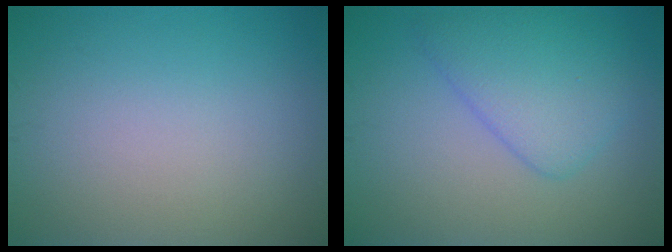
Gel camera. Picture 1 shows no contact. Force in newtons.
{"total": 4.5, "press": 4.5, "slide": 0.2}